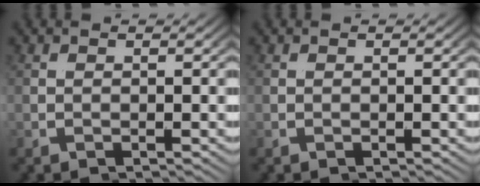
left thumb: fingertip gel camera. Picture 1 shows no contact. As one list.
[{"total": 0.0}]